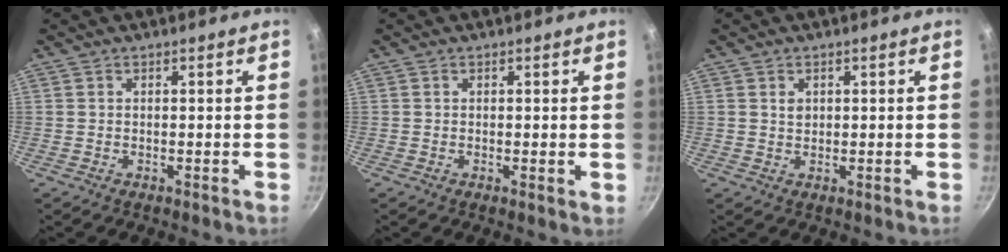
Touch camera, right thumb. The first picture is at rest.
{"total": 1.0, "force": [0.2, 0.2, 0.9], "torque": [-0.014, -0.002, 0.001]}
{"total": 1.6, "force": [0.5, 1.3, 0.8], "torque": [-0.011, 0.001, 0.009]}